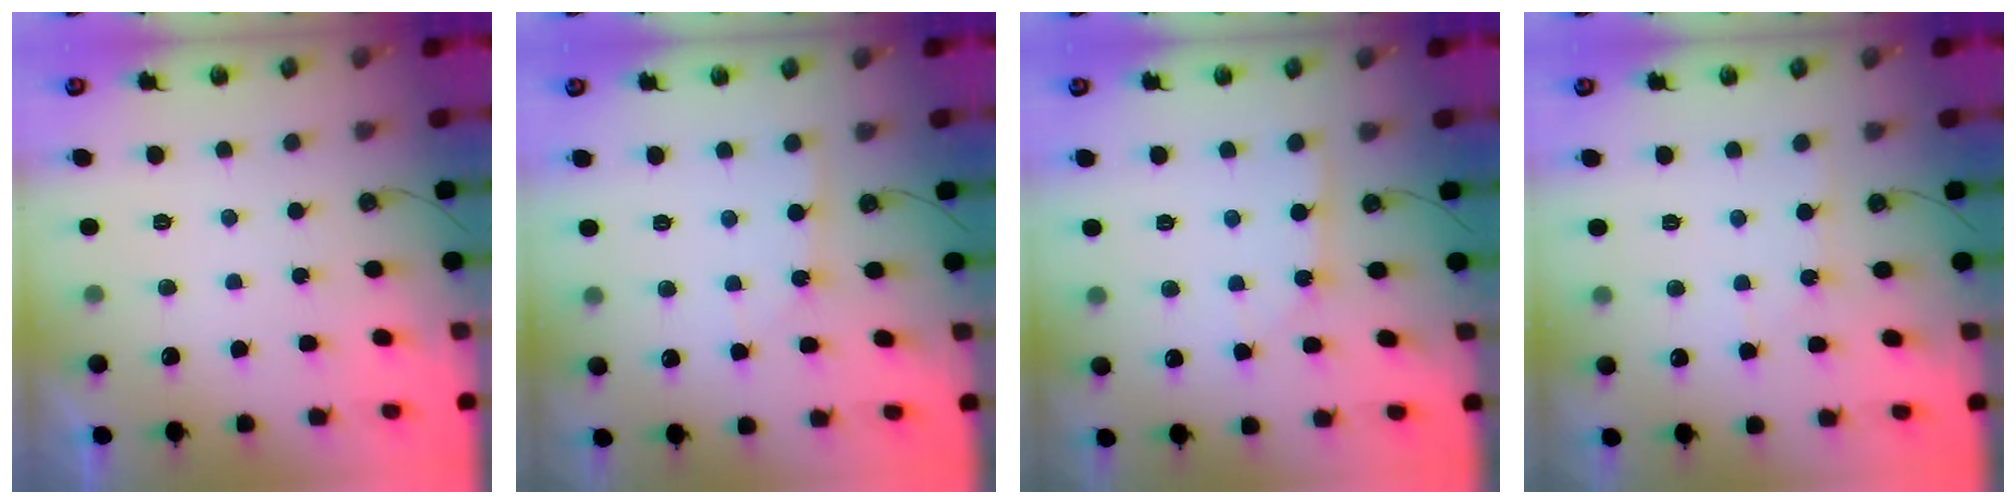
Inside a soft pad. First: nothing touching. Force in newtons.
{"total": 3.6, "press": 3.6, "slide": 0.4}
{"total": 2.8, "press": 2.8, "slide": 0.3}
{"total": 3.0, "press": 3.0, "slide": 0.4}